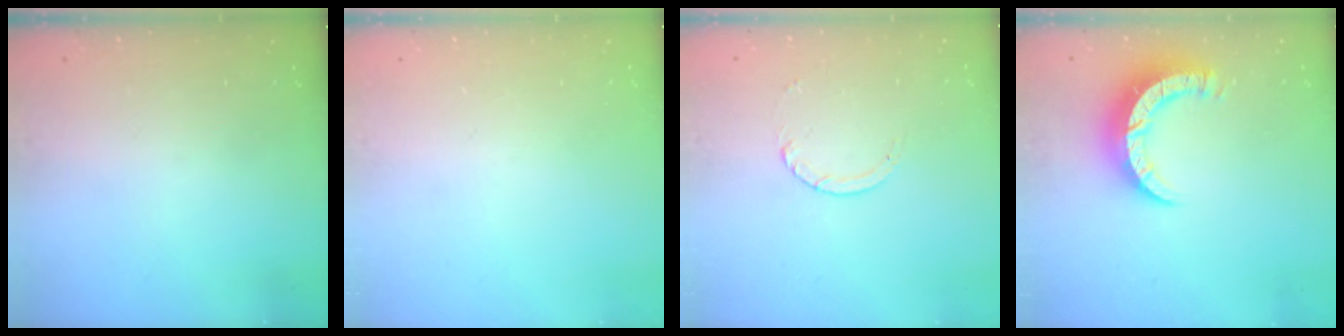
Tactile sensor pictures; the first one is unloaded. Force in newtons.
{"total": 0.0}
{"total": 2.5, "press": 2.4, "slide": 0.2}
{"total": 9.6, "press": 9.5, "slide": 1.2}